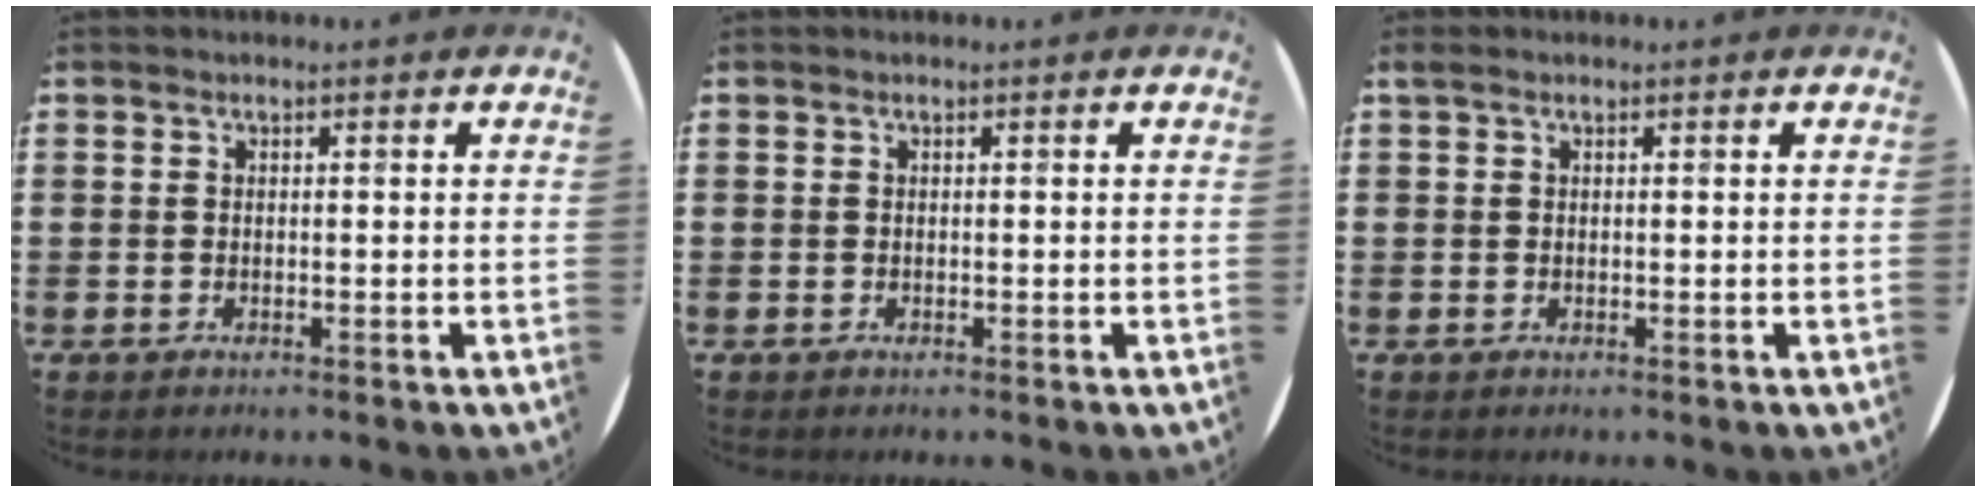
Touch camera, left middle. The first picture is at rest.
{"total": 0.0}
{"total": 0.0}